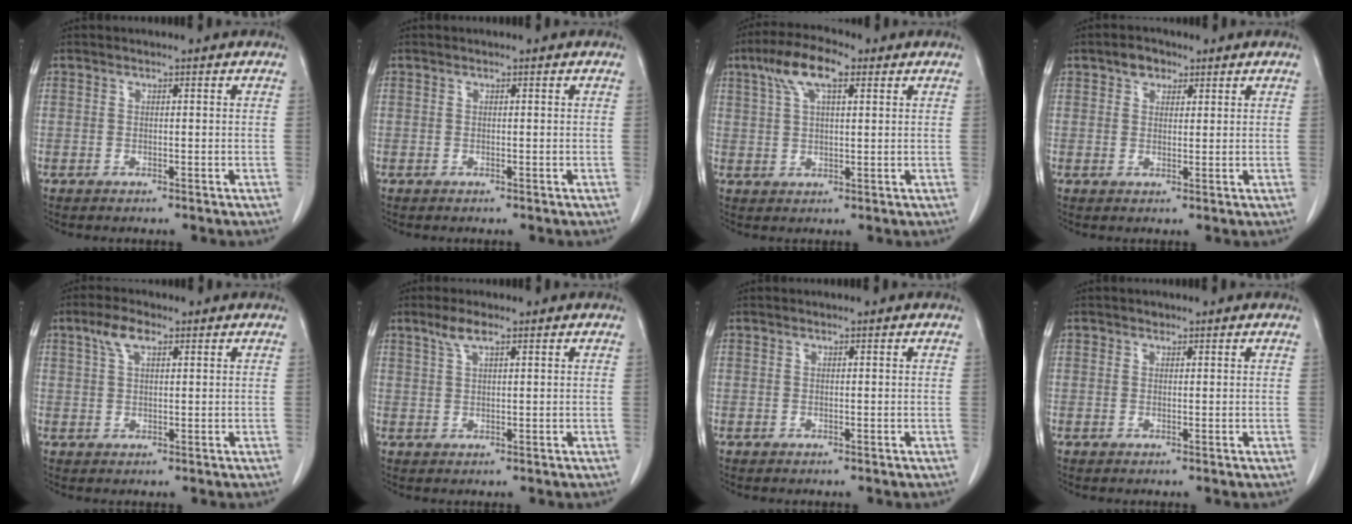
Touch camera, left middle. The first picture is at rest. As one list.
[{"total": 0.0}, {"total": 7.8, "force": [4.1, 2.4, 6.2], "torque": [-0.124, 0.024, 0.074]}, {"total": 2.9, "force": [1.7, 2.0, 1.2], "torque": [-0.020, 0.009, 0.027]}, {"total": 3.9, "force": [2.1, 1.6, 2.9], "torque": [-0.062, 0.013, 0.043]}, {"total": 3.0, "force": [2.0, 0.6, 2.2], "torque": [-0.050, 0.008, 0.041]}, {"total": 0.0}, {"total": 0.8, "force": [0.4, 0.6, 0.1], "torque": [0.003, 0.001, 0.004]}]